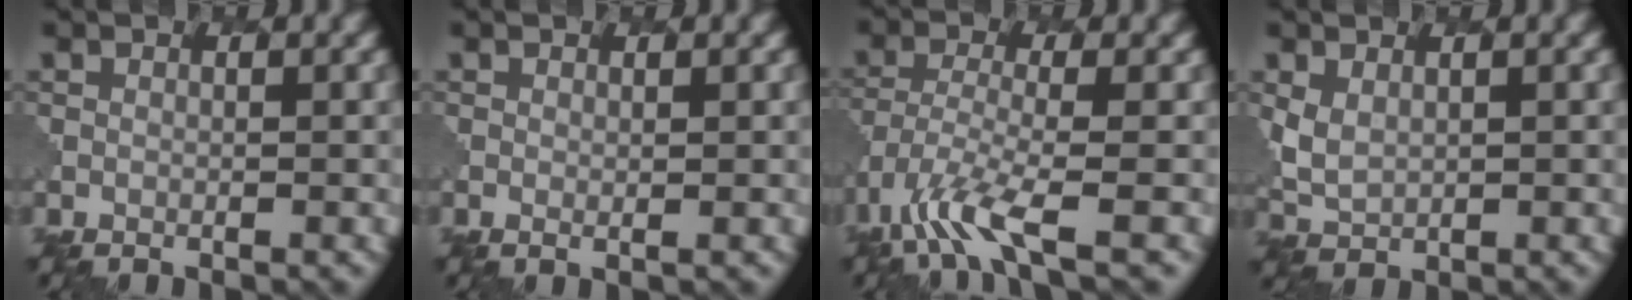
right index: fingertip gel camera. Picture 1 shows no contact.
{"total": 0.7, "force": [0.4, 0.2, 0.6], "torque": [-0.008, -0.003, 0.009]}
{"total": 5.7, "force": [-3.4, 1.4, 4.4], "torque": [-0.100, -0.015, -0.072]}
{"total": 2.6, "force": [1.1, 1.9, 1.4], "torque": [-0.041, -0.009, 0.028]}